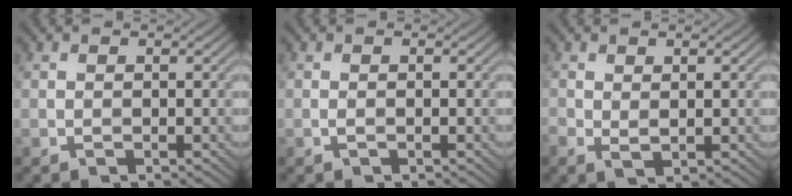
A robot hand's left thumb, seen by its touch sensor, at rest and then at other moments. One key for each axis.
{"total": 0.5, "fx": -0.2, "fy": 0.0, "fz": 0.5, "tx": -0.012, "ty": 0.000, "tz": -0.005}
{"total": 1.6, "fx": 0.3, "fy": 0.7, "fz": 1.4, "tx": -0.035, "ty": -0.004, "tz": 0.008}